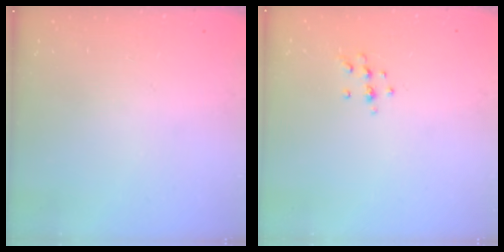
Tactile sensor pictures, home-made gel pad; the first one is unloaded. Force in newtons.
{"total": 6.9, "press": 6.8, "slide": 1.2}